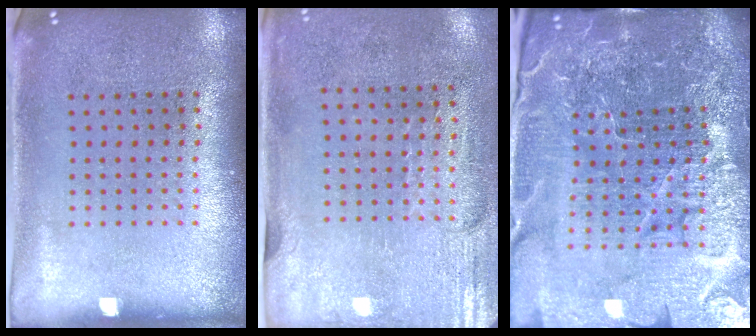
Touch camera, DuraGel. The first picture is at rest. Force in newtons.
{"total": 2.9, "press": 2.5, "slide": 1.5}
{"total": 6.7, "press": 5.9, "slide": 3.2}